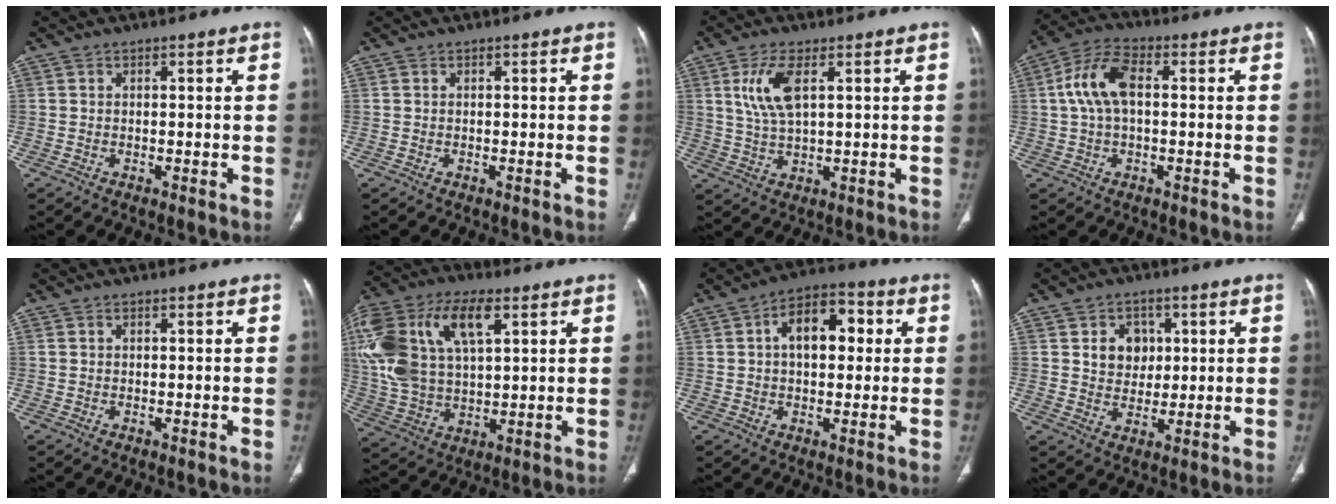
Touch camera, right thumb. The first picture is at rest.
{"total": 0.0}
{"total": 7.4, "force": [2.5, 2.8, 6.4], "torque": [-0.144, -0.010, 0.055]}
{"total": 9.0, "force": [0.9, 4.8, 7.6], "torque": [-0.162, 0.026, 0.014]}
{"total": 0.0}
{"total": 23.5, "force": [7.9, 12.7, 18.1], "torque": [-0.406, 0.016, 0.146]}
{"total": 10.8, "force": [2.1, 6.4, 8.5], "torque": [-0.108, 0.023, 0.026]}
{"total": 6.2, "force": [1.7, 5.2, 3.0], "torque": [-0.016, -0.007, 0.029]}